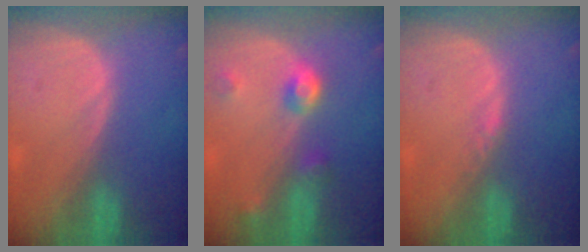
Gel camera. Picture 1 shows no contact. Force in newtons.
{"total": 4.6, "press": 4.2, "slide": 1.9}
{"total": 1.0, "press": 0.8, "slide": 0.6}